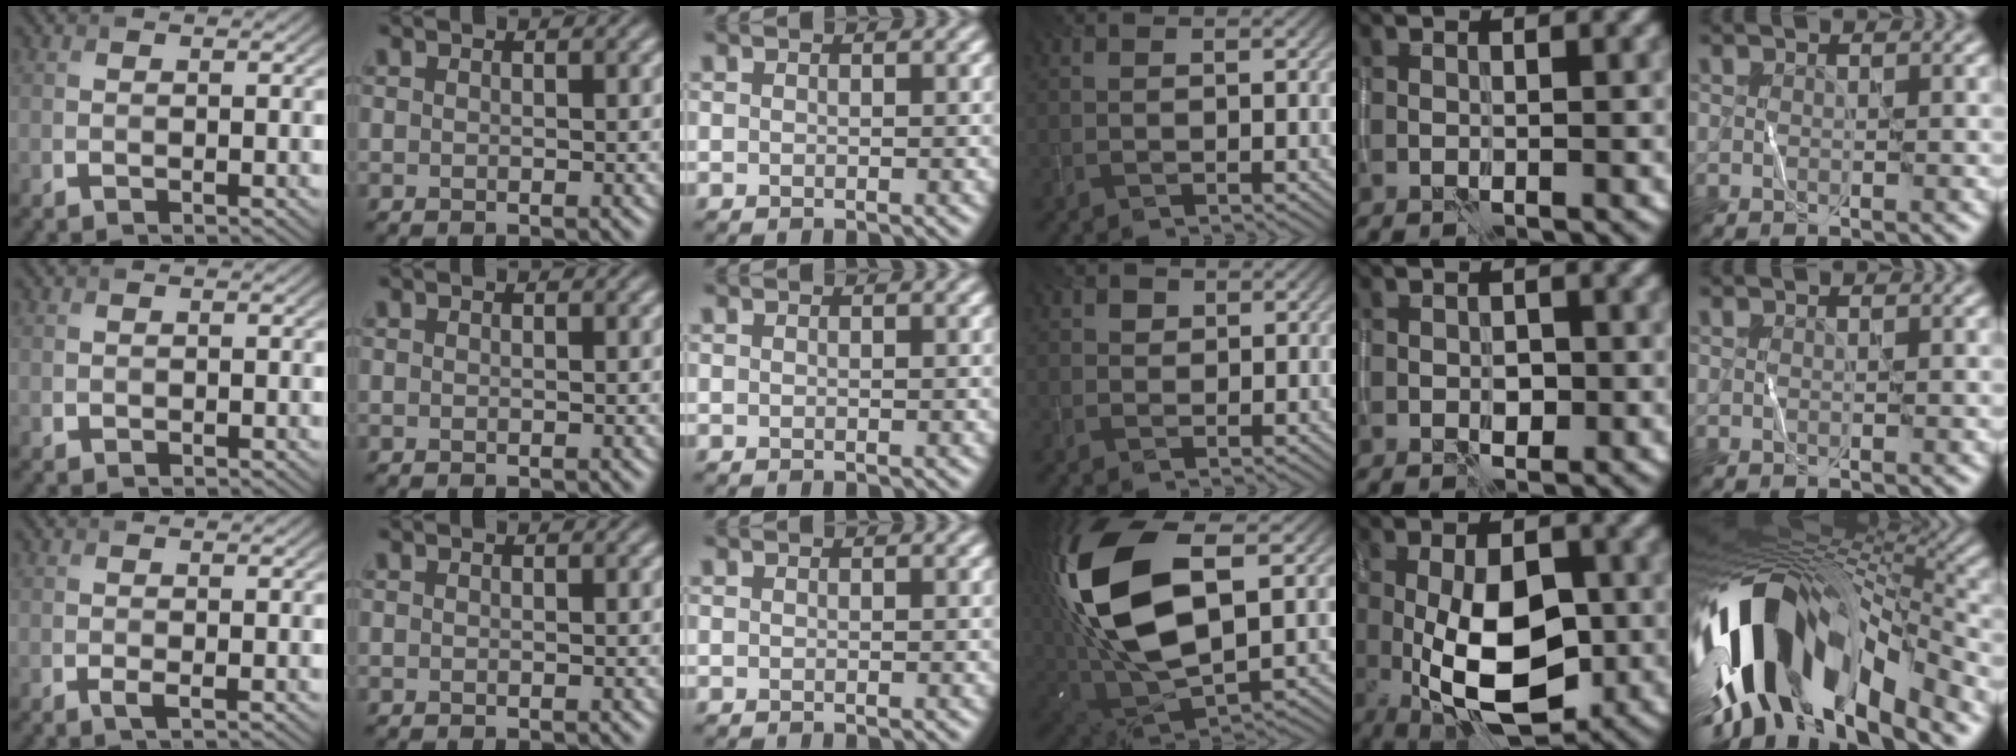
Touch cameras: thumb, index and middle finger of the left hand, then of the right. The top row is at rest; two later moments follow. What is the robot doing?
{"motion": "wipe", "object": "whiteboard"}